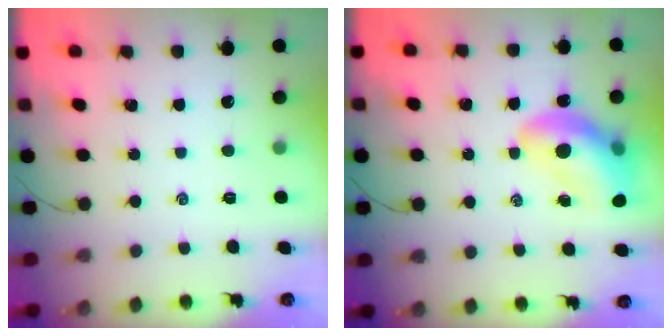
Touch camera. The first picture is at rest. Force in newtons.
{"total": 14.1, "press": 13.6, "slide": 3.8}